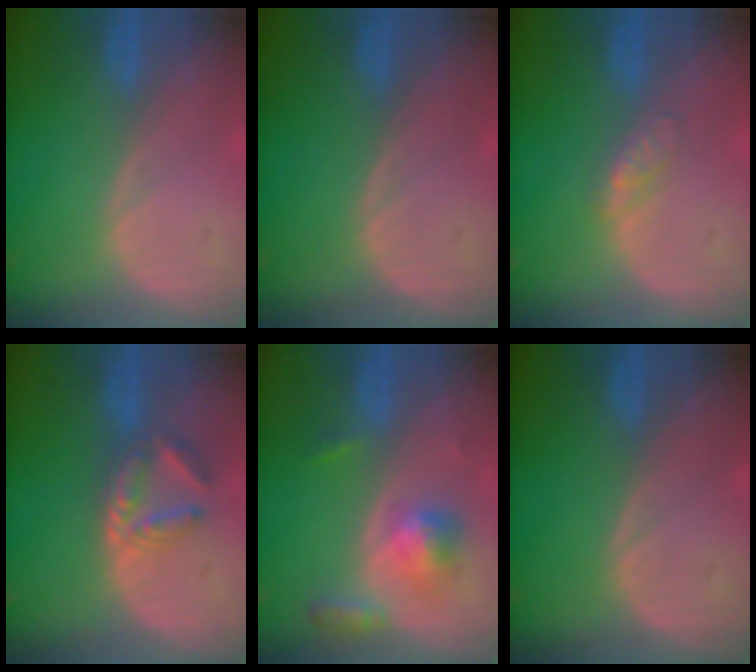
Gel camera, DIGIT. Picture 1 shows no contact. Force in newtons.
{"total": 0.0}
{"total": 2.7, "press": 2.7, "slide": 0.3}
{"total": 5.9, "press": 5.2, "slide": 2.8}
{"total": 5.2, "press": 4.9, "slide": 1.7}
{"total": 0.0}